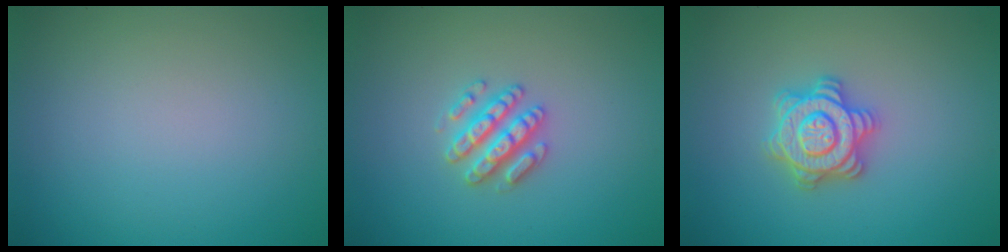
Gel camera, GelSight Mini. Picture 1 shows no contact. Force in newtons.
{"total": 2.9, "press": 2.8, "slide": 0.5}
{"total": 3.7, "press": 3.6, "slide": 0.6}